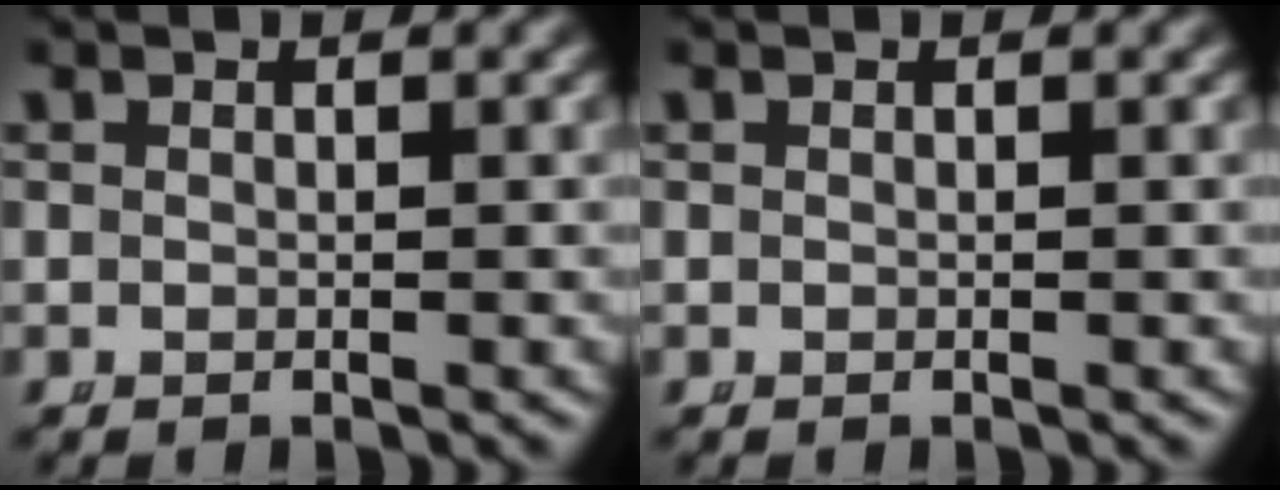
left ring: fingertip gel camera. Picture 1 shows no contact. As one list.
[{"total": 0.0}]